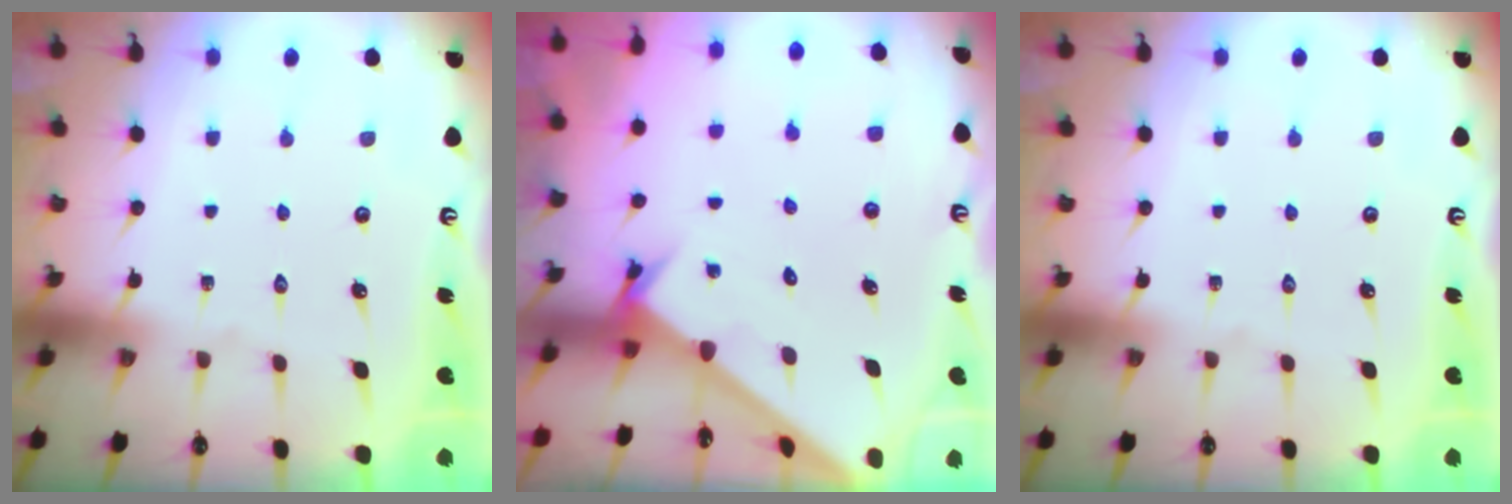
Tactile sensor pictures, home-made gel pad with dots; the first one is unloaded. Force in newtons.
{"total": 1.8, "press": 1.8, "slide": 0.1}
{"total": 0.0}